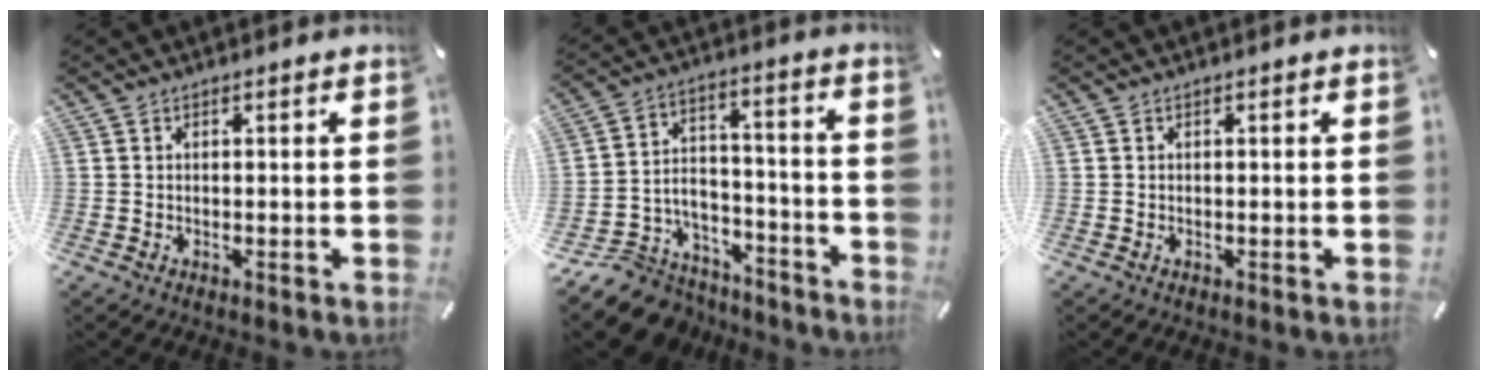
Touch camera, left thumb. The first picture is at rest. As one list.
[{"total": 11.2, "force": [-7.8, 7.5, 2.9], "torque": [-0.046, 0.044, -0.135]}, {"total": 0.0}]